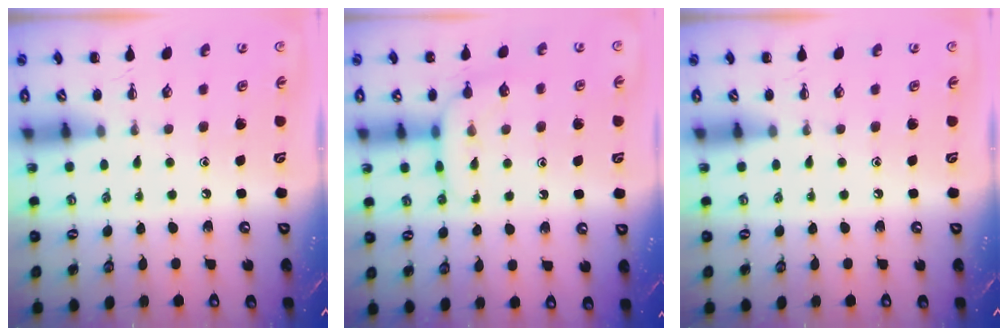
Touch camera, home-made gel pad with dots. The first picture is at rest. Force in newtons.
{"total": 8.4, "press": 8.2, "slide": 1.6}
{"total": 0.0}